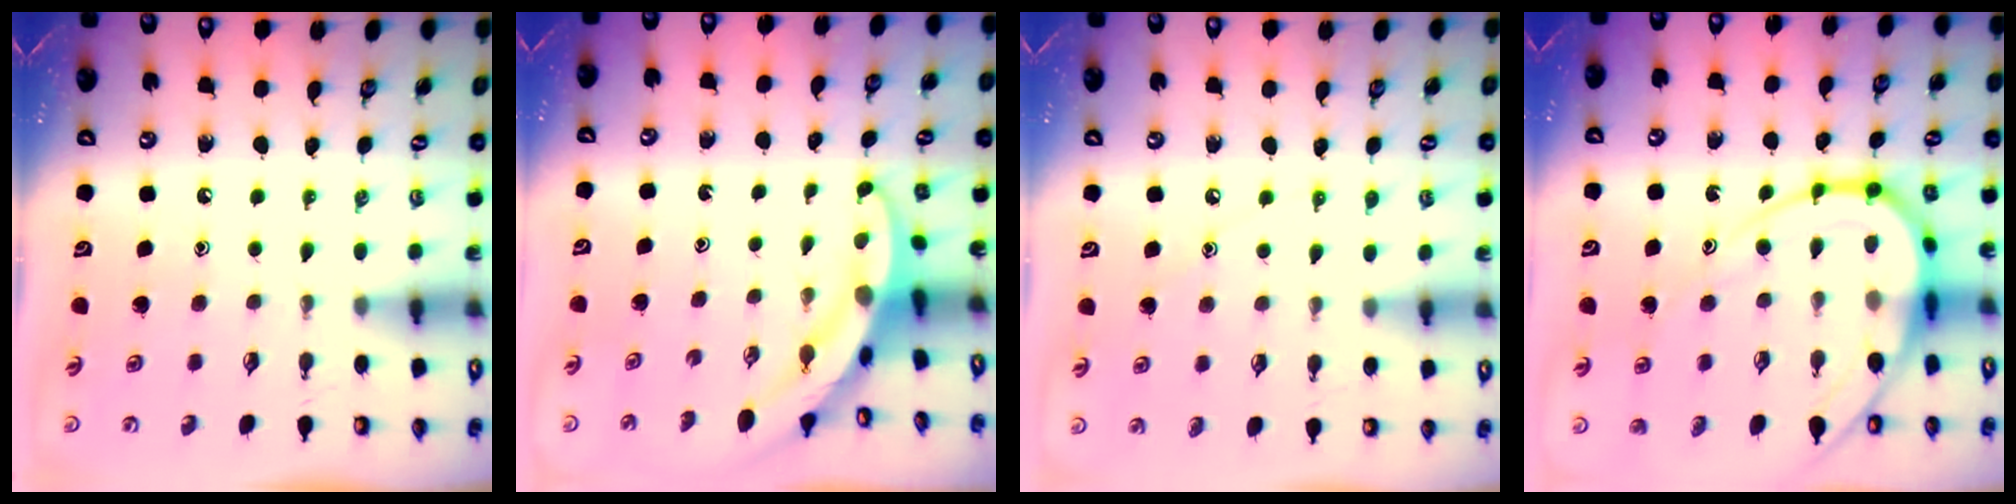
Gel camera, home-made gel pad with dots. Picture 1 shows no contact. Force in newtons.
{"total": 3.3, "press": 3.3, "slide": 0.3}
{"total": 4.7, "press": 4.6, "slide": 0.6}
{"total": 14.4, "press": 14.4, "slide": 1.4}